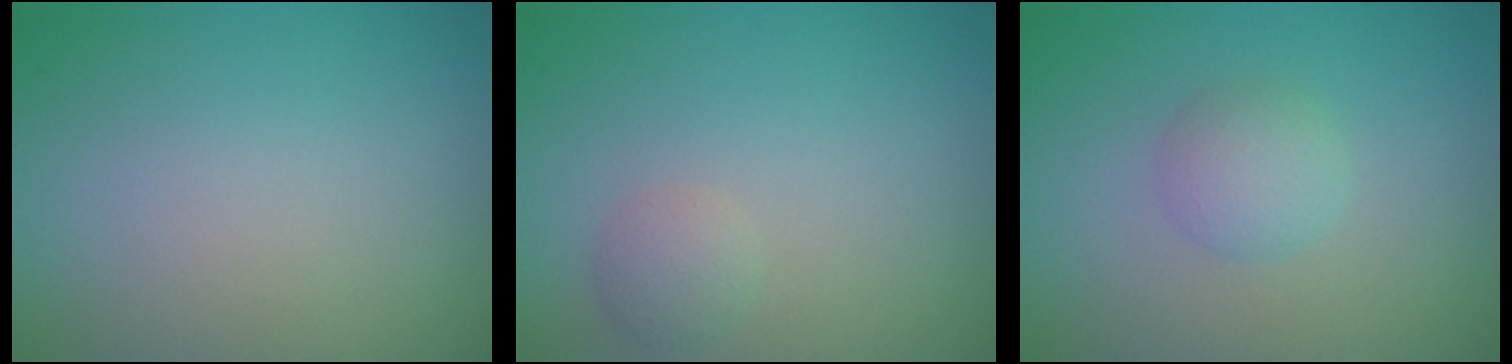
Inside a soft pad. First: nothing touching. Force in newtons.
{"total": 1.3, "press": 1.3, "slide": 0.1}
{"total": 2.2, "press": 2.2, "slide": 0.1}